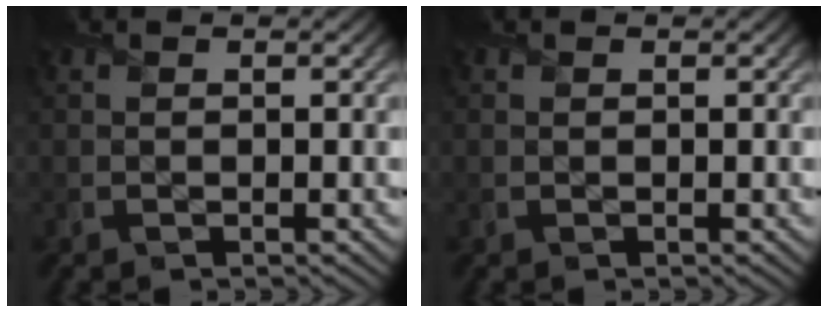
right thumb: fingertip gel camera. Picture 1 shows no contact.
{"total": 0.0}